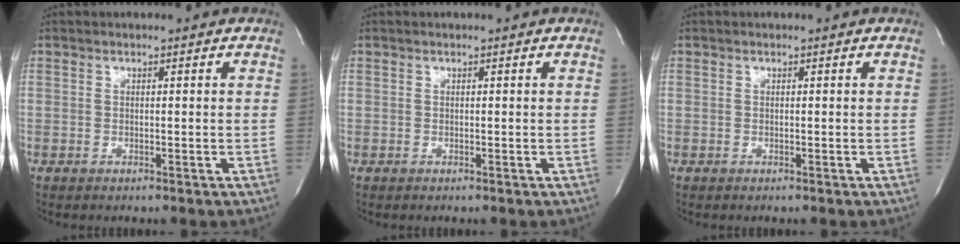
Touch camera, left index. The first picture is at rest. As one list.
[{"total": 0.0}, {"total": 0.0}]